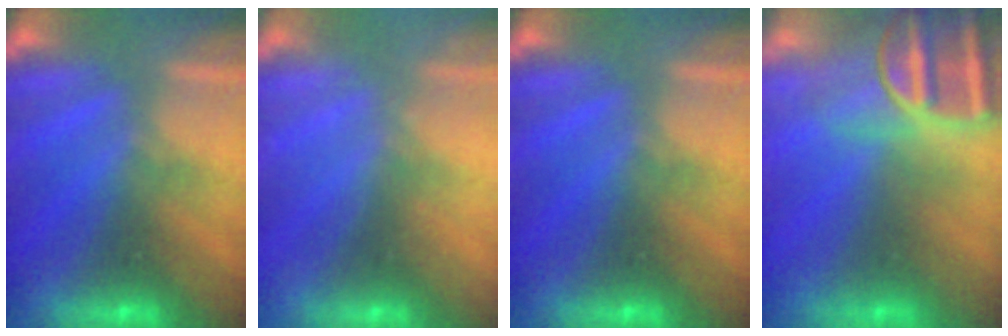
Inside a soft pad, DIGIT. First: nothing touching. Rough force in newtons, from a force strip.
{"total": 2.2}
{"total": 0.0}
{"total": 9.4}